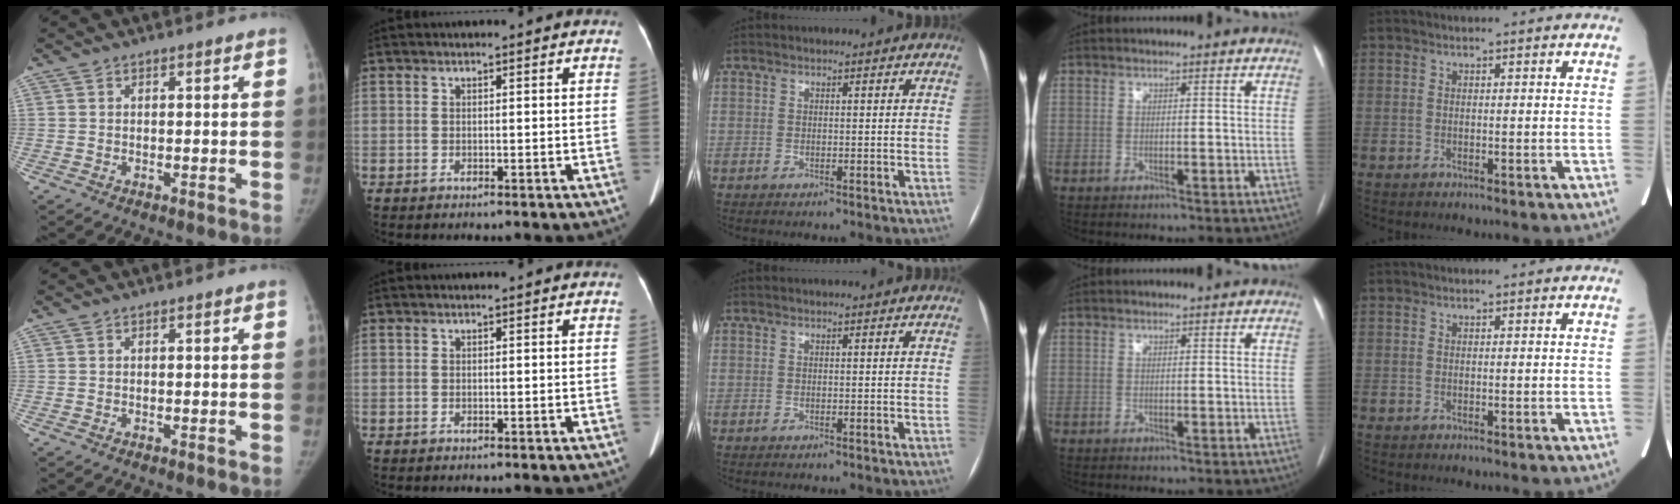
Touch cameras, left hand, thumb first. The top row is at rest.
{}